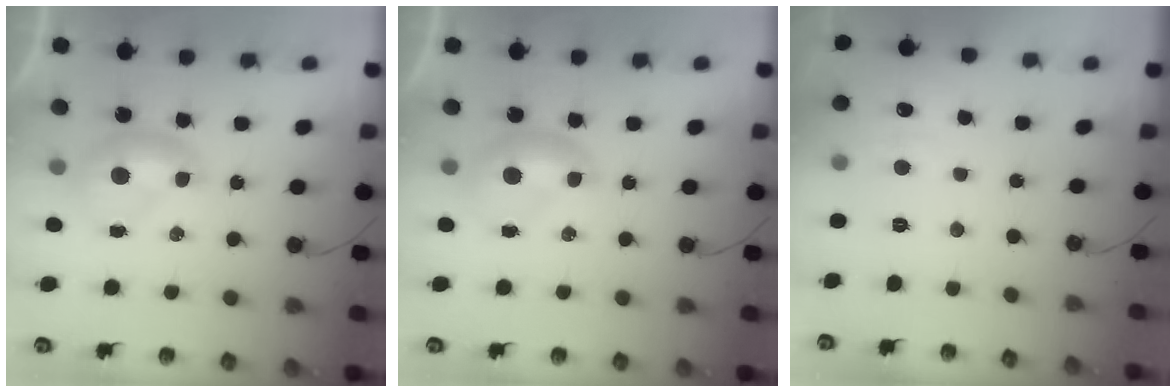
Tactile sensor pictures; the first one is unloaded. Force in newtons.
{"total": 0.0}
{"total": 1.9, "press": 1.9, "slide": 0.5}